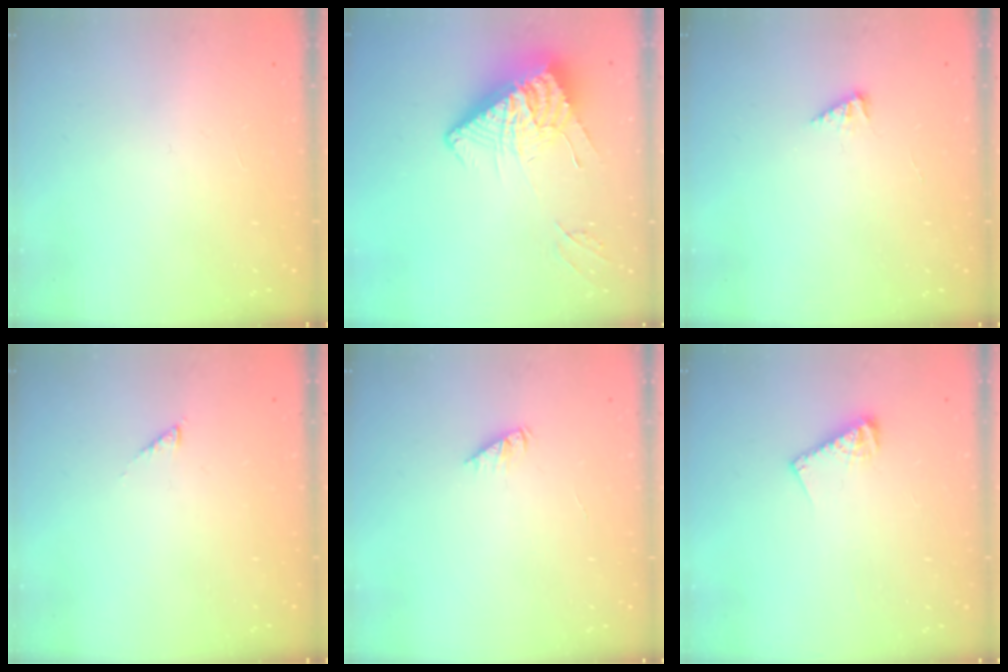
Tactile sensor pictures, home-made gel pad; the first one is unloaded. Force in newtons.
{"total": 13.7, "press": 13.6, "slide": 1.3}
{"total": 2.7, "press": 2.7, "slide": 0.4}
{"total": 1.3, "press": 1.3, "slide": 0.3}
{"total": 2.3, "press": 2.3, "slide": 0.3}
{"total": 7.3, "press": 7.3, "slide": 0.4}